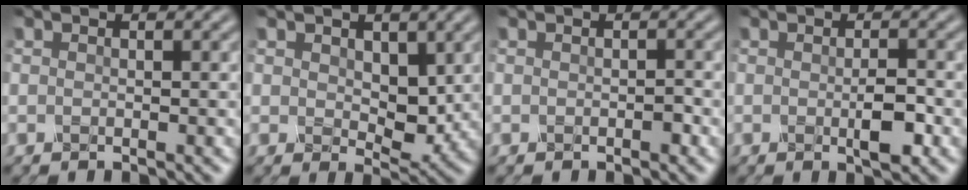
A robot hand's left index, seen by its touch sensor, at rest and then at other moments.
{"total": 3.2, "force": [0.6, 2.1, 2.3], "torque": [-0.044, -0.006, 0.015]}
{"total": 0.7, "force": [-0.5, 0.1, 0.5], "torque": [-0.007, 0.007, -0.009]}
{"total": 2.2, "force": [-0.6, 0.4, 2.0], "torque": [-0.044, 0.000, -0.009]}